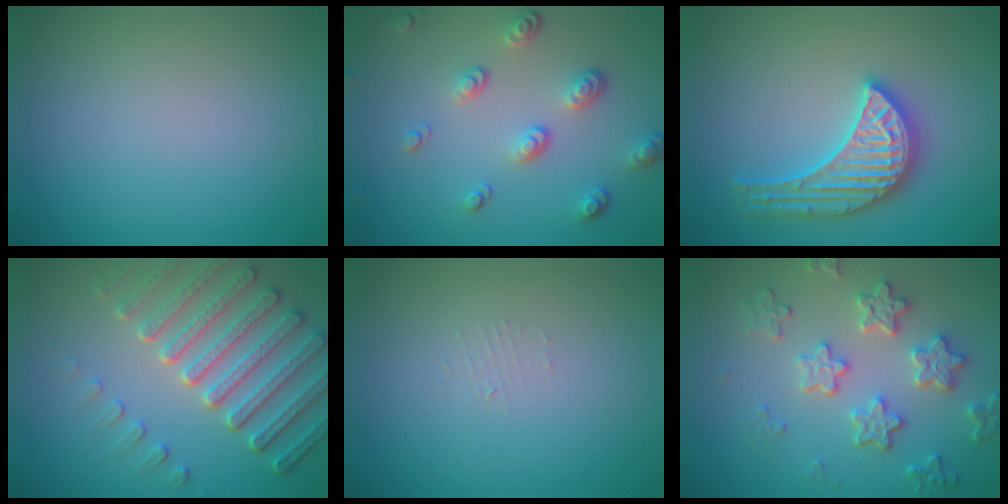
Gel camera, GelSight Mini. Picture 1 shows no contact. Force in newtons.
{"total": 3.4, "press": 2.6, "slide": 2.3}
{"total": 4.2, "press": 4.1, "slide": 0.5}
{"total": 6.4, "press": 5.2, "slide": 3.8}
{"total": 0.7, "press": 0.7, "slide": 0.1}
{"total": 3.8, "press": 3.8, "slide": 0.7}